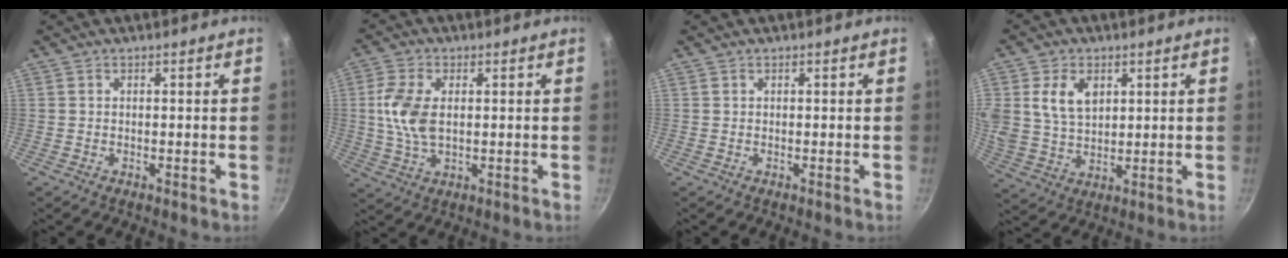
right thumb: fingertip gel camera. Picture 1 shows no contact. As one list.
[{"total": 8.3, "force": [0.7, 4.8, 6.8], "torque": [-0.142, 0.003, 0.014]}, {"total": 0.0}, {"total": 9.1, "force": [3.0, 6.4, 5.7], "torque": [-0.094, -0.013, 0.060]}]